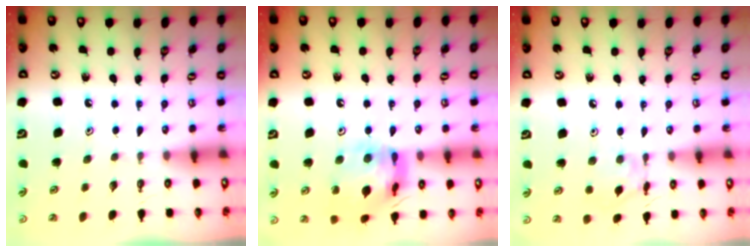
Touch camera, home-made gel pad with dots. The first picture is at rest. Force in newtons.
{"total": 15.0, "press": 14.9, "slide": 1.4}
{"total": 9.5, "press": 9.5, "slide": 0.7}